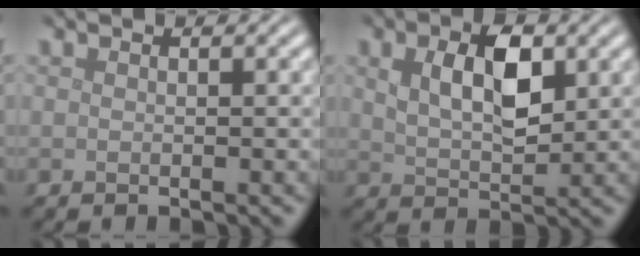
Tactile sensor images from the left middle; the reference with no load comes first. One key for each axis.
{"total": 4.7, "fx": 1.5, "fy": 2.3, "fz": 3.8, "tx": -0.072, "ty": 0.003, "tz": 0.029}